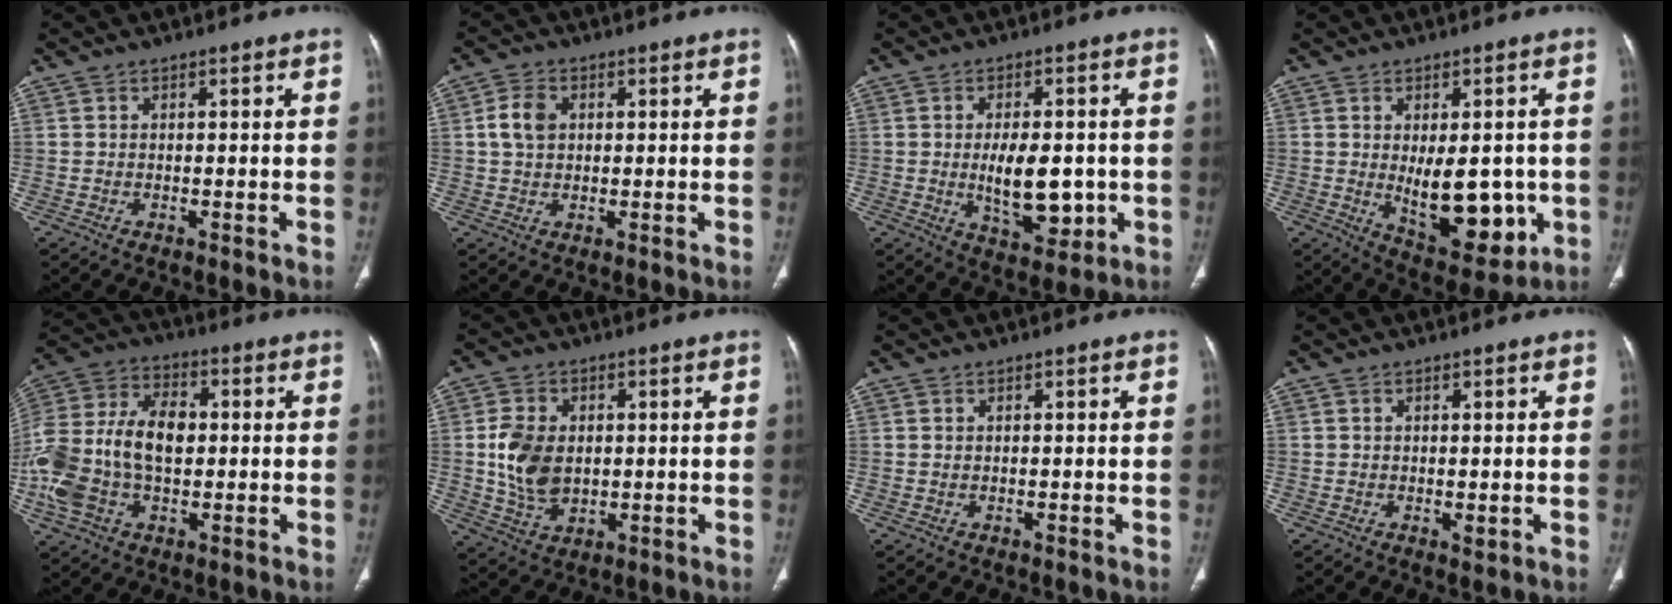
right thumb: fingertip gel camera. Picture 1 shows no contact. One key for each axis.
{"total": 4.8, "fx": 0.9, "fy": 3.5, "fz": 3.1, "tx": -0.057, "ty": 0.004, "tz": 0.015}
{"total": 11.1, "fx": -1.3, "fy": 5.7, "fz": 9.4, "tx": -0.125, "ty": -0.005, "tz": -0.006}
{"total": 13.7, "fx": -1.9, "fy": 7.1, "fz": 11.6, "tx": -0.125, "ty": -0.016, "tz": -0.003}
{"total": 19.5, "fx": -0.9, "fy": 12.6, "fz": 14.9, "tx": -0.323, "ty": 0.026, "tz": -0.016}
{"total": 9.8, "fx": 0.4, "fy": 7.0, "fz": 6.8, "tx": -0.114, "ty": -0.005, "tz": 0.015}
{"total": 0.0}
{"total": 1.1, "fx": -0.2, "fy": 0.6, "fz": 0.9, "tx": -0.012, "ty": -0.004, "tz": -0.002}